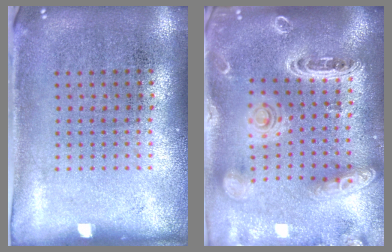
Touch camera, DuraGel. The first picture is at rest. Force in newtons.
{"total": 2.6, "press": 2.3, "slide": 1.1}